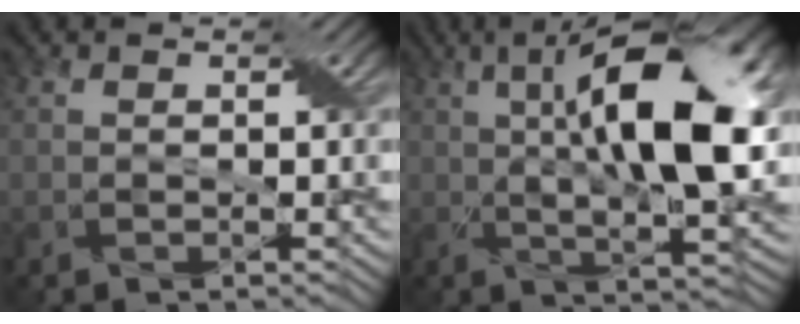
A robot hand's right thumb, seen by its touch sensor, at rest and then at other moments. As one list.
[{"total": 14.3, "force": [2.5, 4.4, 13.4], "torque": [-0.217, 0.007, 0.031]}]